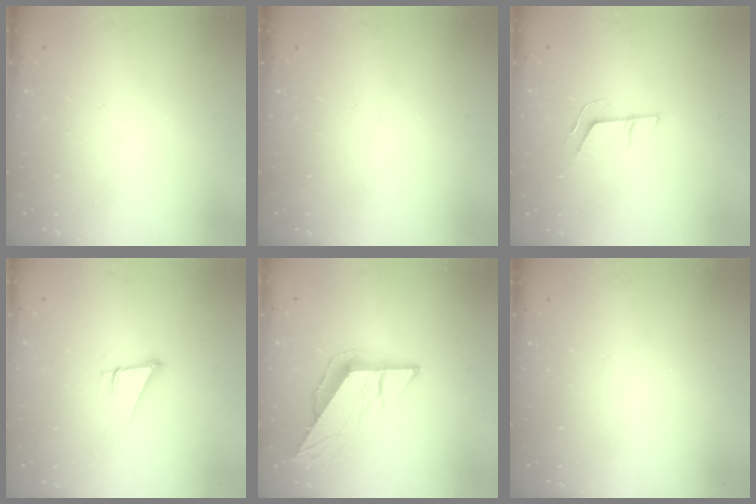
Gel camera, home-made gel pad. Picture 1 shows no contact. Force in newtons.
{"total": 0.0}
{"total": 6.1, "press": 6.1, "slide": 1.0}
{"total": 5.0, "press": 4.4, "slide": 2.4}
{"total": 9.4, "press": 9.4, "slide": 1.0}
{"total": 0.0}